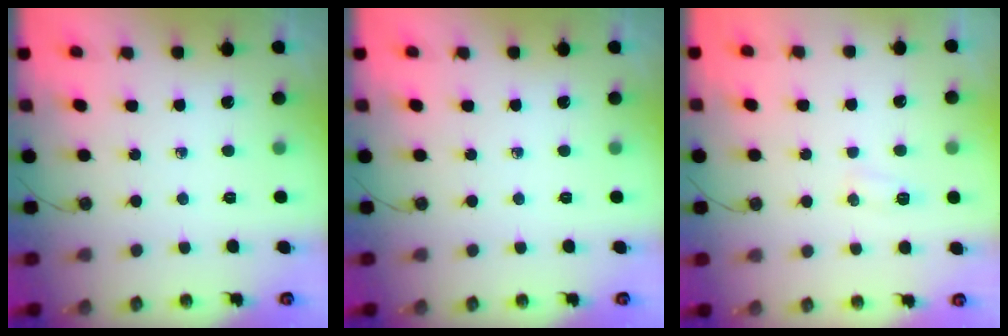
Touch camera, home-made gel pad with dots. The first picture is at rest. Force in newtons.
{"total": 0.0}
{"total": 16.9, "press": 5.4, "slide": 16.0}